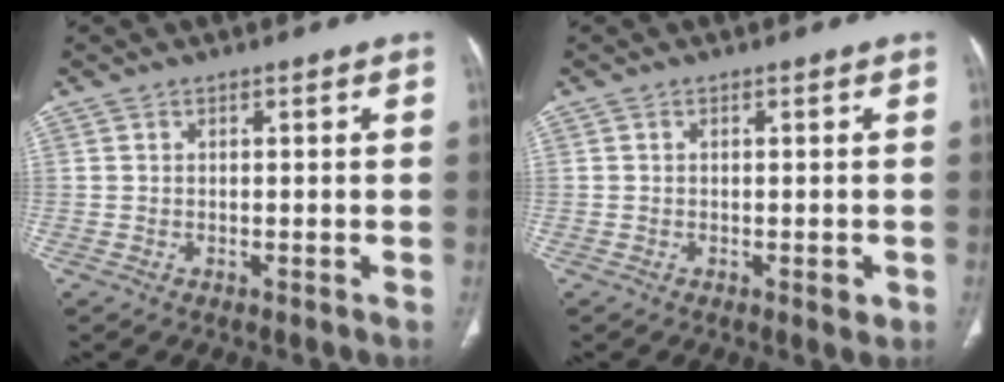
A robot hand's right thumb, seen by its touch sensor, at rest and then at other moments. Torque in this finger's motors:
{"motor_torque": [0.36, 0.70, -0.08, 0.02, 0.06]}